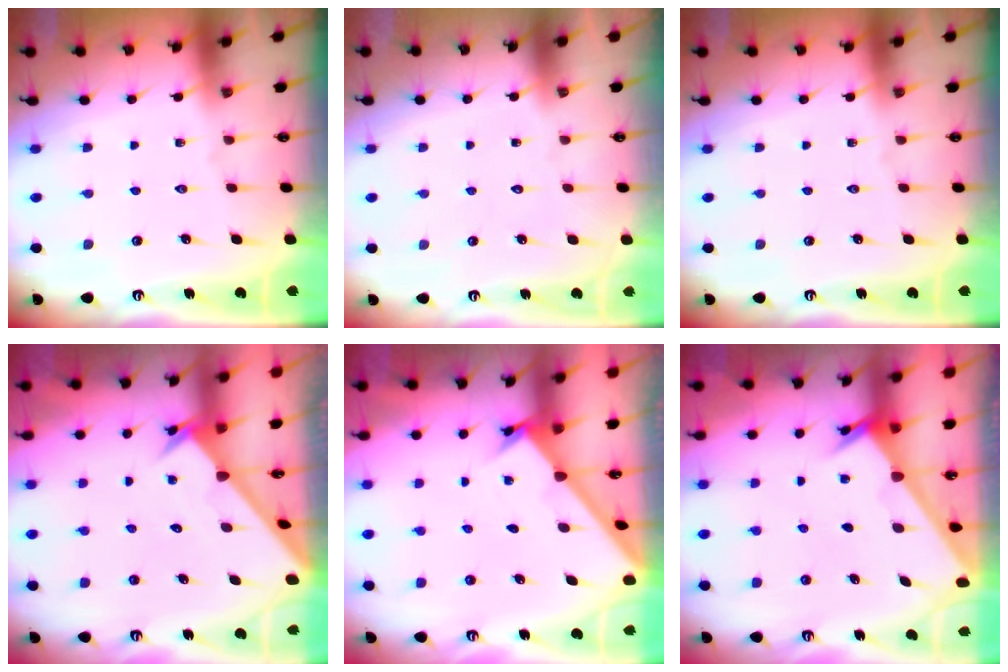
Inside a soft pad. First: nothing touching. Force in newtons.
{"total": 1.6, "press": 1.6, "slide": 0.1}
{"total": 0.0}
{"total": 2.5, "press": 2.5, "slide": 0.2}
{"total": 1.6, "press": 1.6, "slide": 0.1}
{"total": 2.1, "press": 2.1, "slide": 0.2}